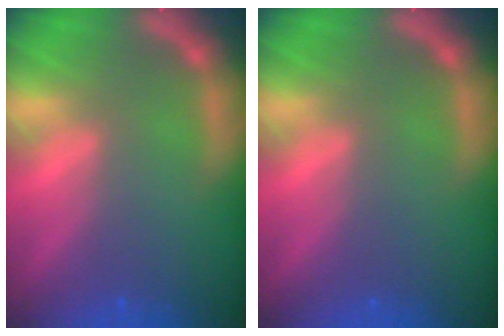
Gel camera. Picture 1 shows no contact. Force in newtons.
{"total": 0.0}